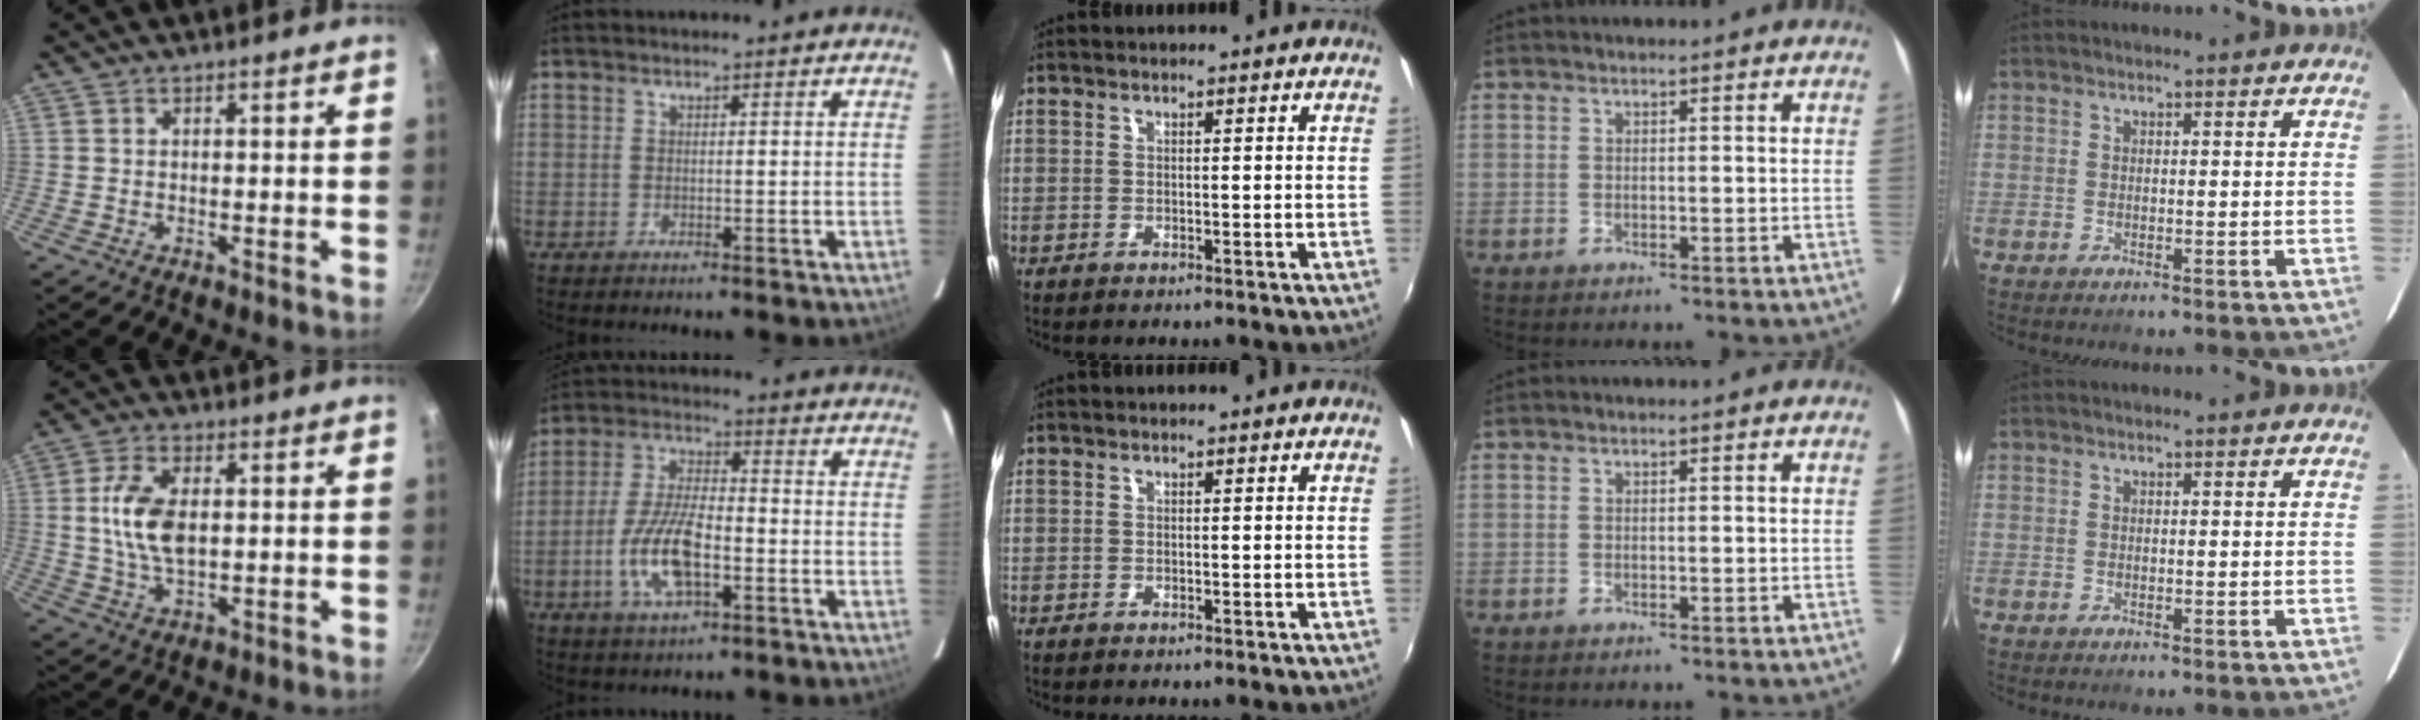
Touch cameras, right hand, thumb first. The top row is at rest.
{"thumb": {"total": 9.9, "force": [1.0, 5.5, 8.2], "torque": [-0.153, 0.002, 0.017]}, "index": {"total": 11.8, "force": [-4.0, 4.4, 10.2], "torque": [-0.212, -0.002, -0.074]}}